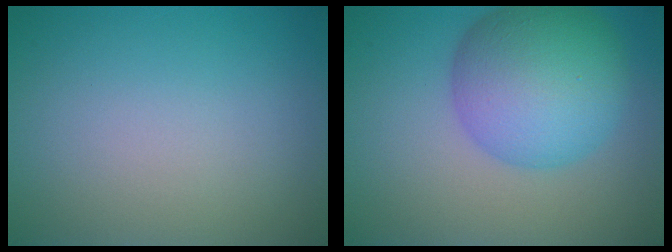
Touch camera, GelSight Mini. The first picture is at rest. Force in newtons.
{"total": 9.1, "press": 9.1, "slide": 0.1}